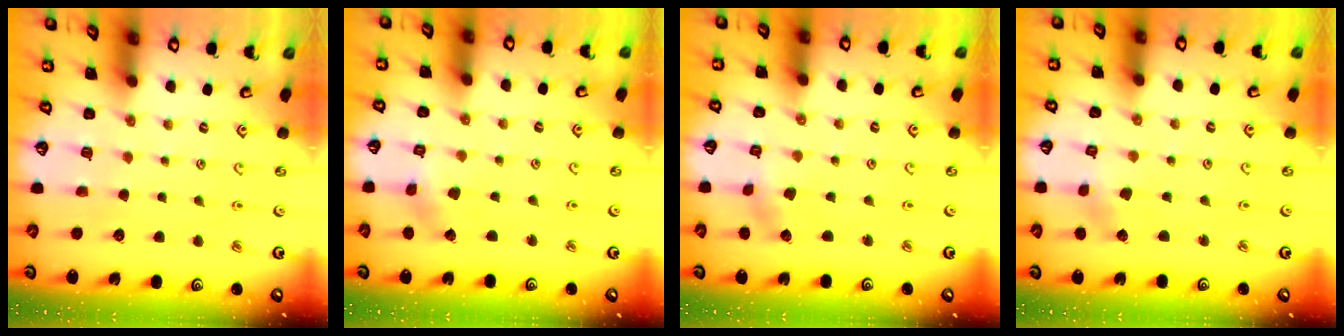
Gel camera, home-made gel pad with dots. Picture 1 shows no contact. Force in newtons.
{"total": 2.1, "press": 2.1, "slide": 0.2}
{"total": 1.6, "press": 1.6, "slide": 0.1}
{"total": 1.4, "press": 1.4, "slide": 0.2}